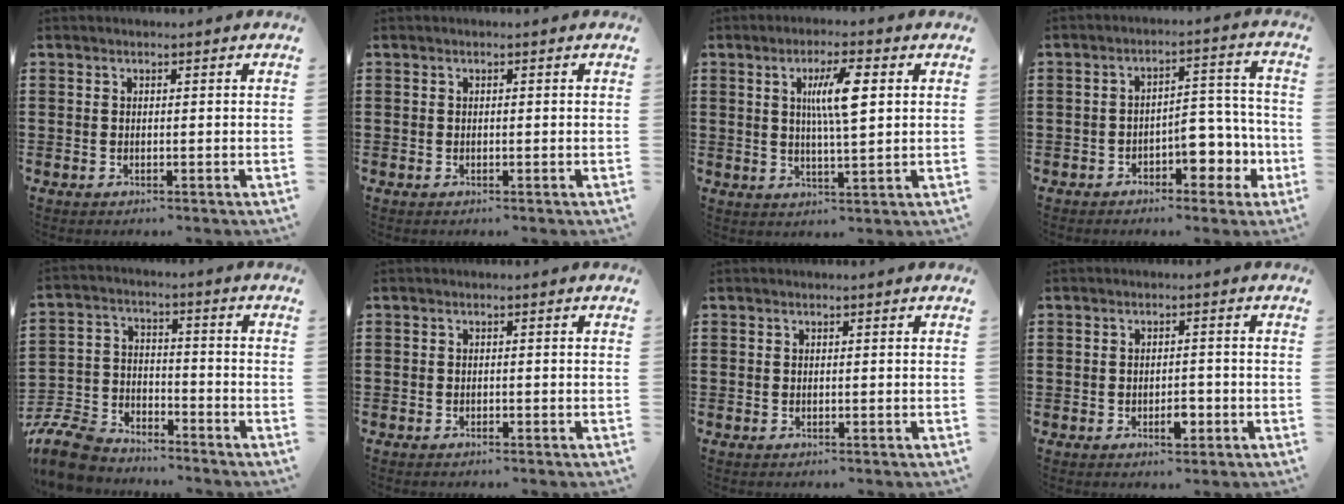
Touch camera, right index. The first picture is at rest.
{"total": 0.0}
{"total": 7.1, "force": [1.8, 1.4, 6.7], "torque": [-0.135, 0.008, 0.026]}
{"total": 6.1, "force": [-3.1, 3.3, 4.1], "torque": [-0.055, 0.006, -0.059]}
{"total": 9.0, "force": [-8.3, 2.6, 2.2], "torque": [-0.061, 0.021, -0.168]}
{"total": 0.7, "force": [-0.7, 0.1, 0.1], "torque": [-0.003, 0.000, -0.014]}
{"total": 0.0}
{"total": 3.2, "force": [-1.4, 1.5, 2.5], "torque": [-0.043, 0.003, -0.024]}